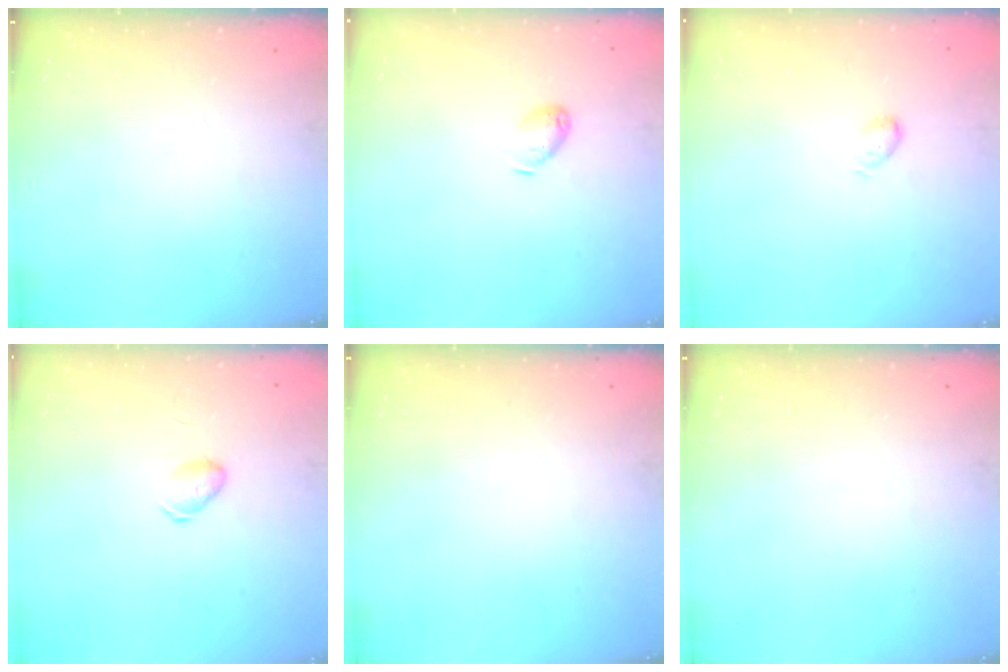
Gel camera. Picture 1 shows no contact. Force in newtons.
{"total": 5.2, "press": 5.2, "slide": 0.3}
{"total": 3.9, "press": 3.9, "slide": 0.7}
{"total": 4.5, "press": 4.5, "slide": 0.5}
{"total": 0.0}
{"total": 0.0}